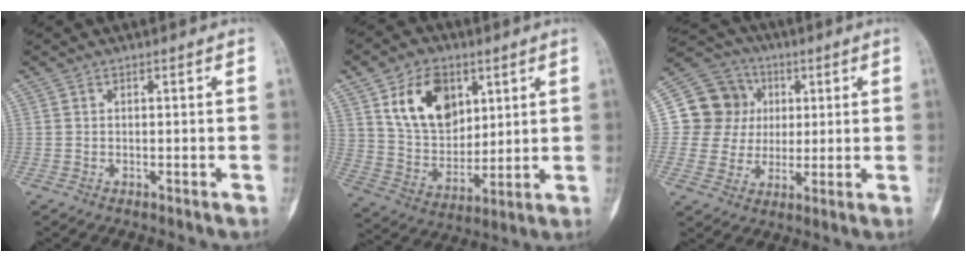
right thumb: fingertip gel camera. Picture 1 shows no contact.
{"total": 15.0, "force": [6.4, 10.3, 8.9], "torque": [-0.110, -0.029, 0.128]}
{"total": 12.7, "force": [2.4, 12.0, 3.1], "torque": [-0.019, 0.015, 0.040]}